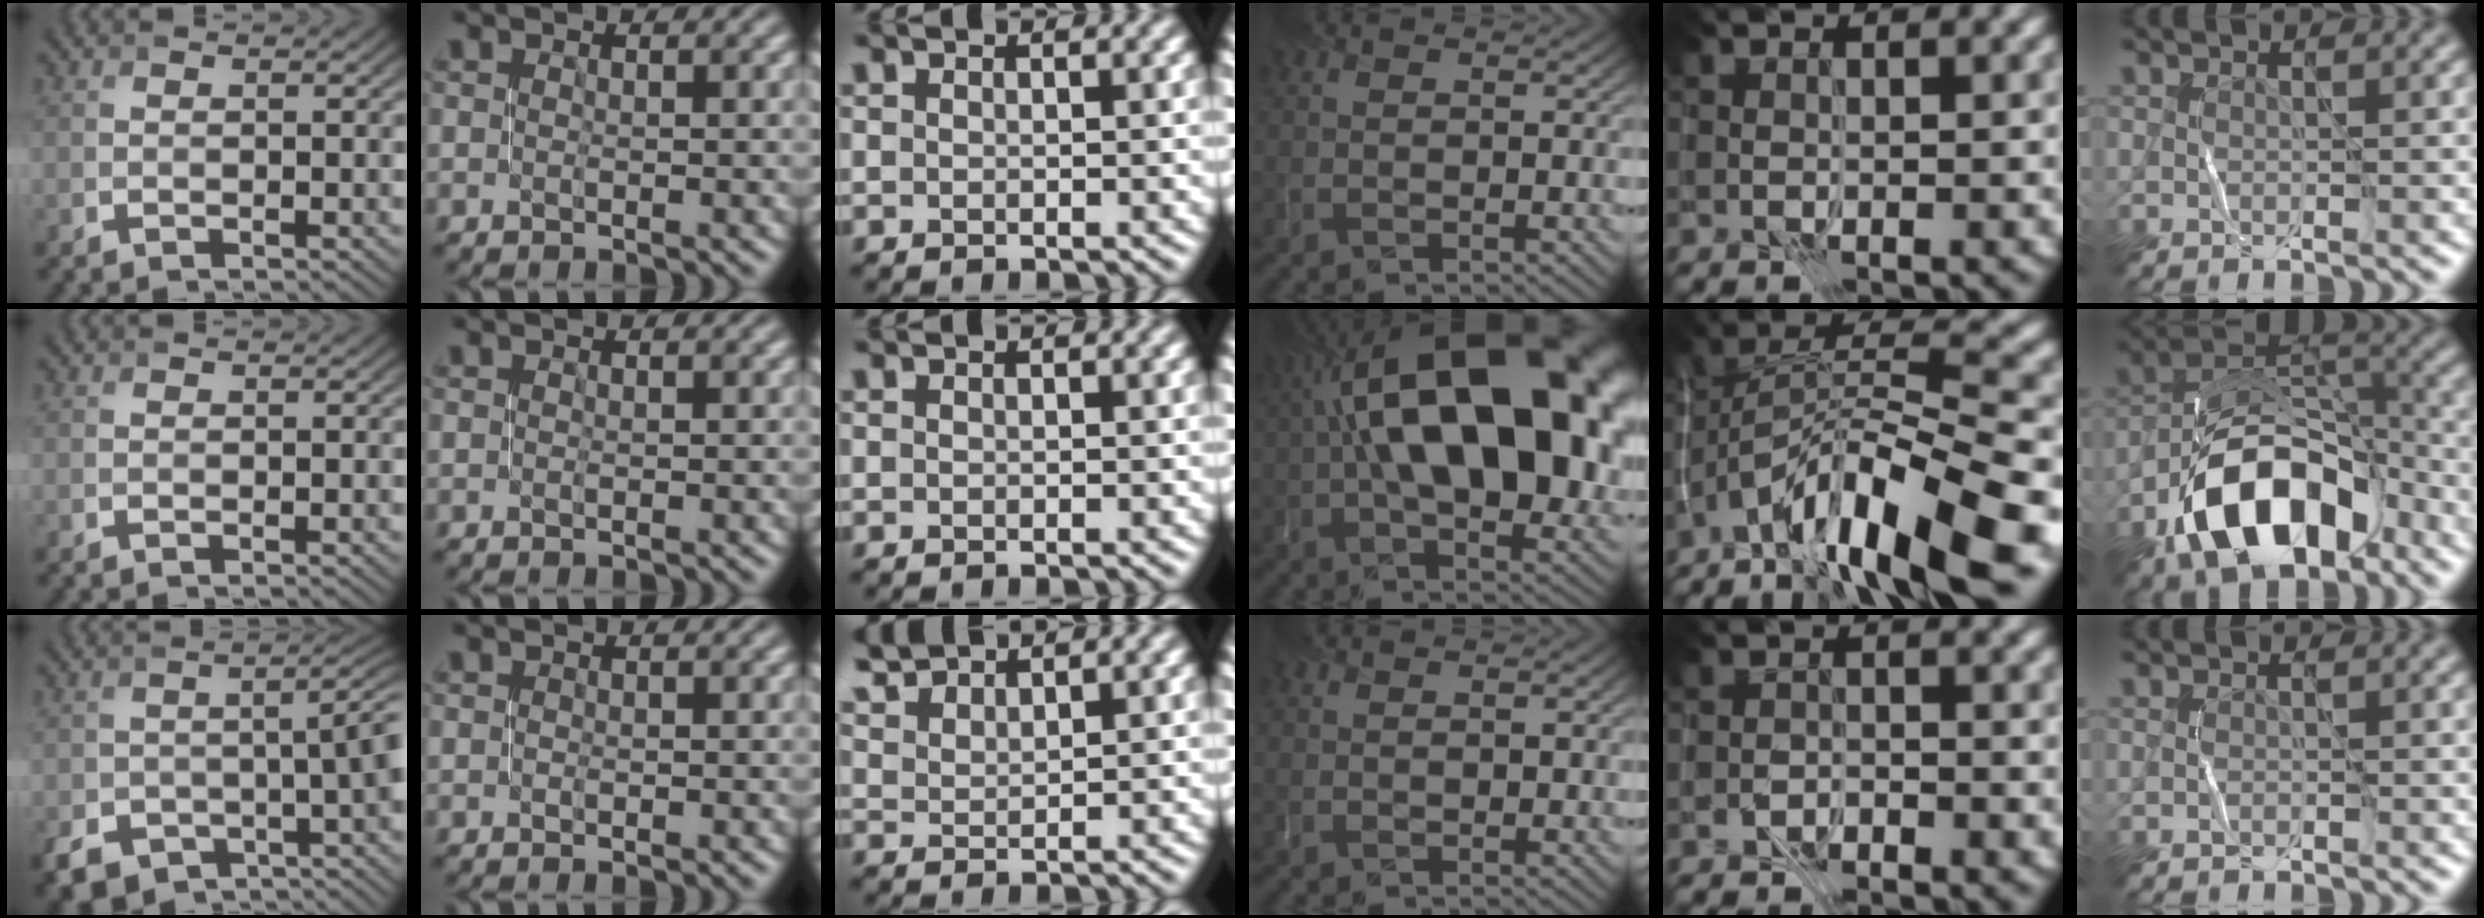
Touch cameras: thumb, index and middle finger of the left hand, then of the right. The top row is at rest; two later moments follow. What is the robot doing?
{"motion": "close", "object": "stapler"}